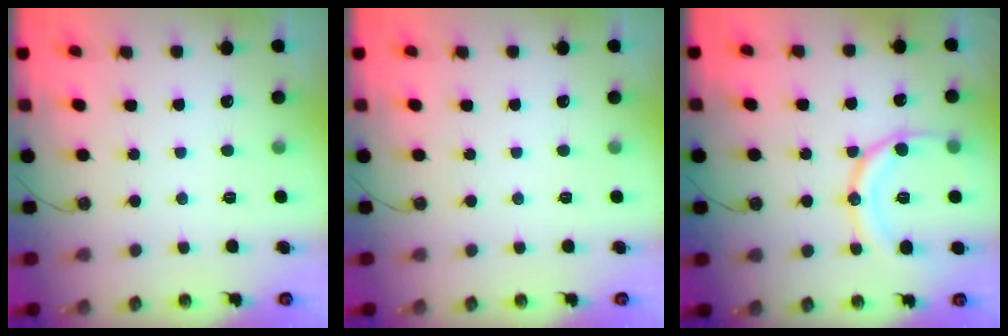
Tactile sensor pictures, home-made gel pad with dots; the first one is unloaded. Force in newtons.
{"total": 0.0}
{"total": 14.1, "press": 14.0, "slide": 1.6}